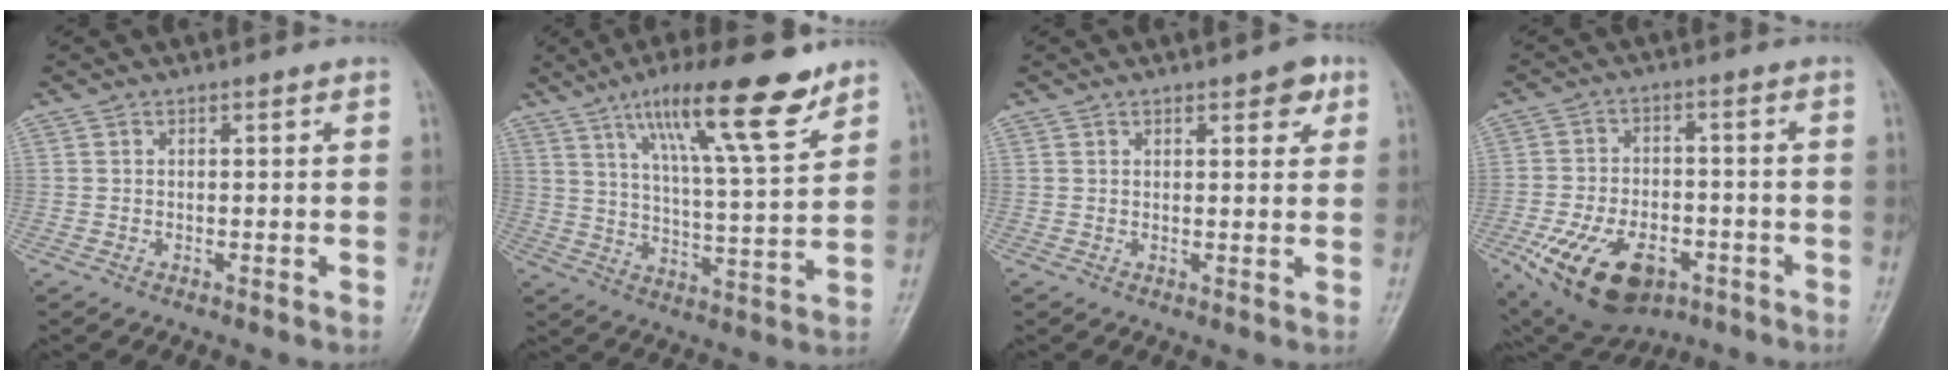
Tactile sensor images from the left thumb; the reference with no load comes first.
{"total": 17.4, "force": [11.2, 3.2, 12.9], "torque": [-0.189, -0.052, 0.184]}
{"total": 3.9, "force": [2.1, 1.7, 2.9], "torque": [-0.021, -0.006, 0.021]}
{"total": 15.9, "force": [-7.1, 9.3, 10.7], "torque": [-0.182, 0.017, -0.108]}